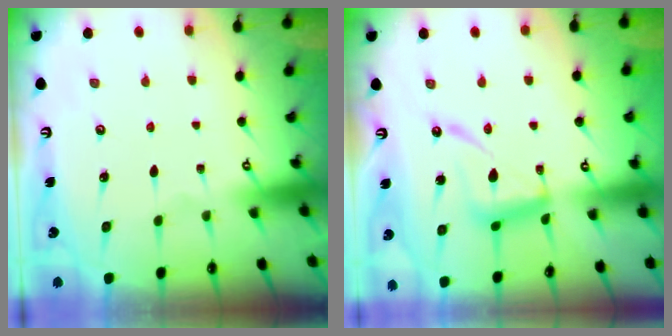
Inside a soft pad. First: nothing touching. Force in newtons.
{"total": 13.2, "press": 13.2, "slide": 1.0}